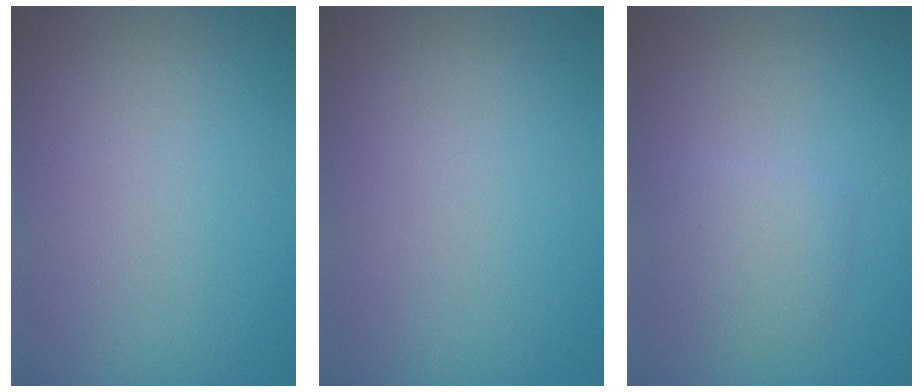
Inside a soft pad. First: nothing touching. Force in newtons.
{"total": 0.0}
{"total": 2.3, "press": 2.3, "slide": 0.0}